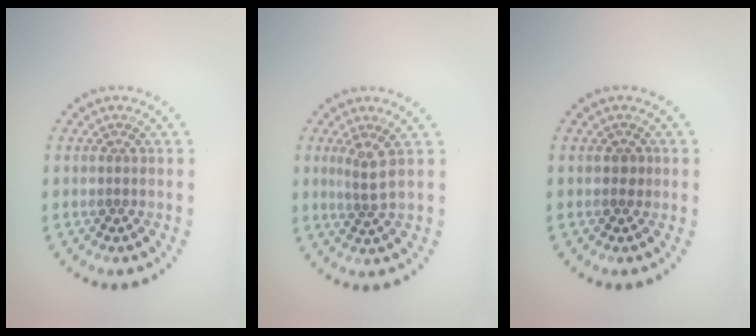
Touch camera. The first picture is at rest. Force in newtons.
{"total": 1.9, "press": 1.3, "slide": 1.4}
{"total": 0.8, "press": 0.7, "slide": 0.3}